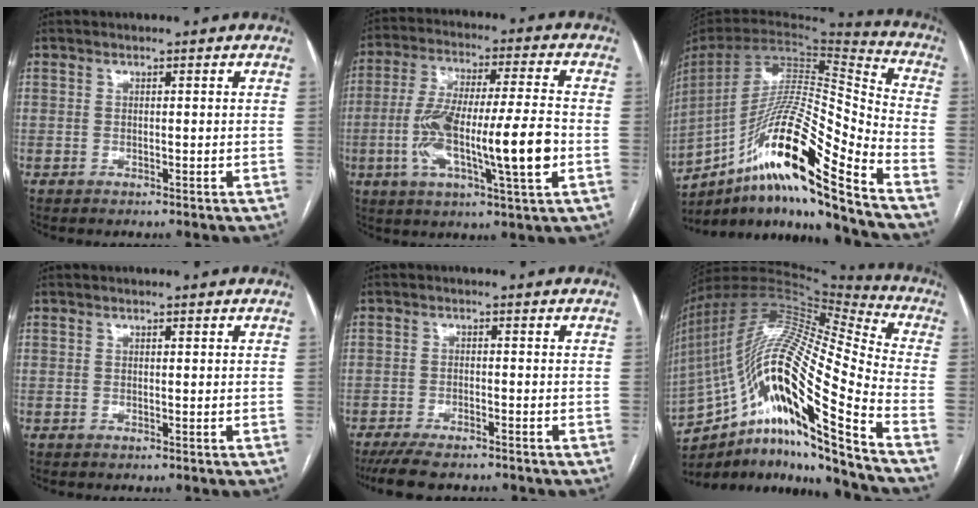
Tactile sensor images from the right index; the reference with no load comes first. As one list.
[{"total": 16.8, "force": [-3.5, 1.9, 16.3], "torque": [-0.301, 0.007, -0.057]}, {"total": 23.6, "force": [-14.6, 0.6, 18.6], "torque": [-0.337, -0.007, -0.263]}, {"total": 0.0}, {"total": 7.7, "force": [-6.6, 1.6, 3.6], "torque": [-0.052, -0.011, -0.104]}, {"total": 26.0, "force": [-14.1, 2.0, 21.7], "torque": [-0.414, -0.003, -0.253]}]